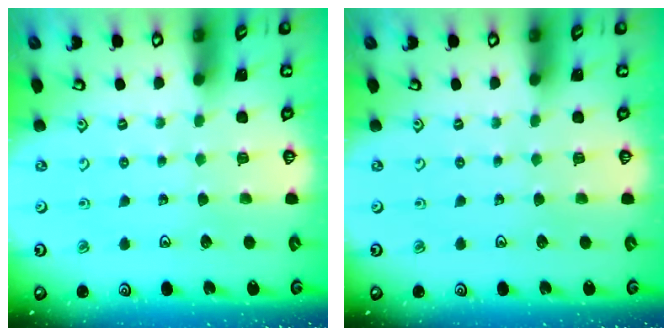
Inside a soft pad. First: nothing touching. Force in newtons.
{"total": 0.0}